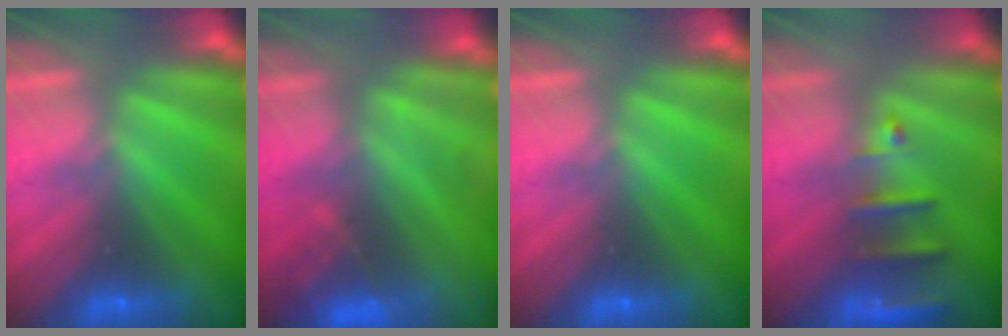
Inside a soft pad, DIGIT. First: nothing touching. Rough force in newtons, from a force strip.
{"total": 4.7}
{"total": 0.0}
{"total": 2.6}